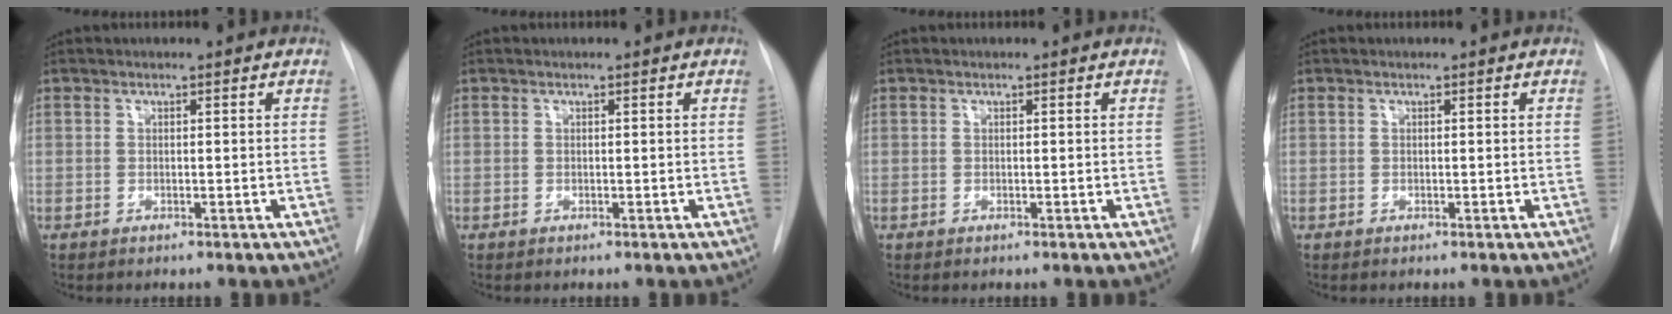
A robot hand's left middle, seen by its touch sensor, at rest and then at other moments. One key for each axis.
{"total": 0.0}
{"total": 0.0}
{"total": 0.0}